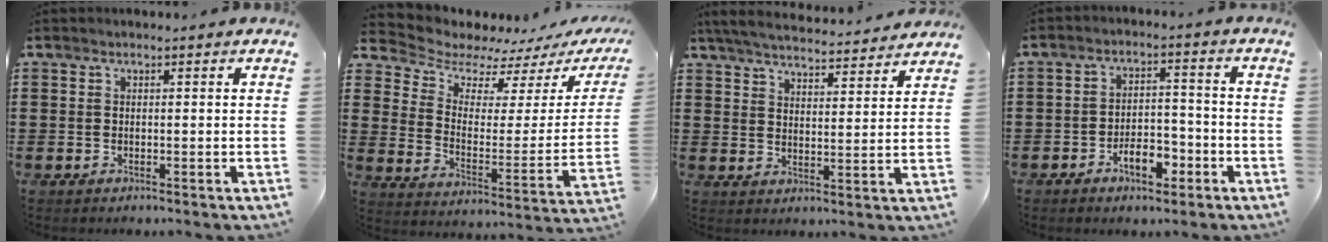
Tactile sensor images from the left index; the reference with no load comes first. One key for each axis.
{"total": 6.1, "fx": 5.6, "fy": 2.3, "fz": 0.6, "tx": -0.053, "ty": -0.044, "tz": 0.099}
{"total": 5.4, "fx": 5.2, "fy": 0.0, "fz": 1.1, "tx": -0.043, "ty": -0.032, "tz": 0.090}
{"total": 5.6, "fx": -3.4, "fy": 2.6, "fz": 3.6, "tx": -0.050, "ty": 0.011, "tz": -0.065}